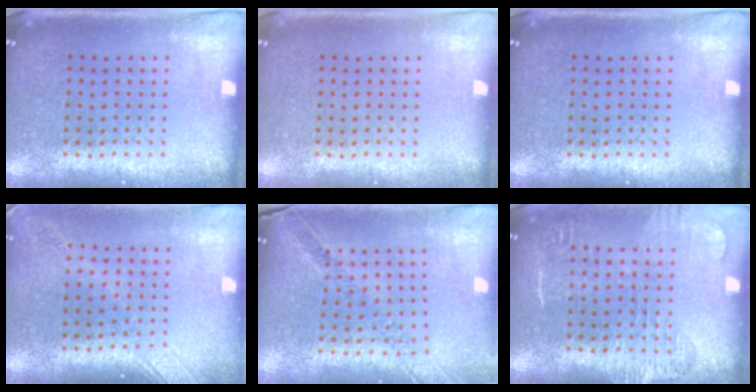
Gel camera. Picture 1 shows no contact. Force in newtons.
{"total": 0.0}
{"total": 0.0}
{"total": 1.8, "press": 1.4, "slide": 1.2}
{"total": 1.1, "press": 1.1, "slide": 0.2}
{"total": 1.8, "press": 1.5, "slide": 1.0}